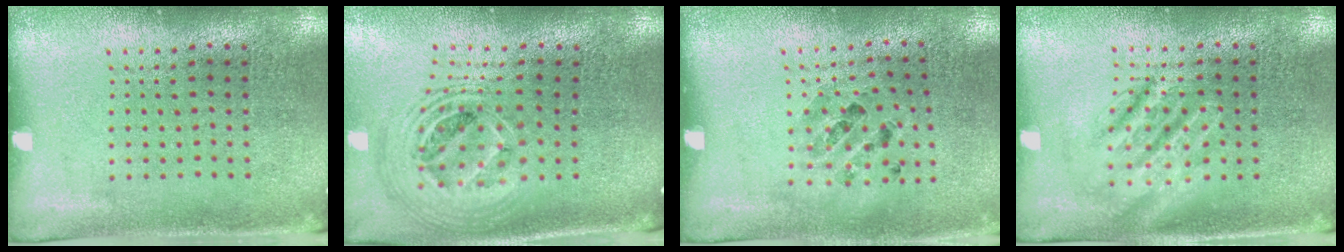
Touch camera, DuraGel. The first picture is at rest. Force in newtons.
{"total": 2.4, "press": 1.8, "slide": 1.6}
{"total": 0.8, "press": 0.7, "slide": 0.3}
{"total": 2.8, "press": 2.8, "slide": 0.3}